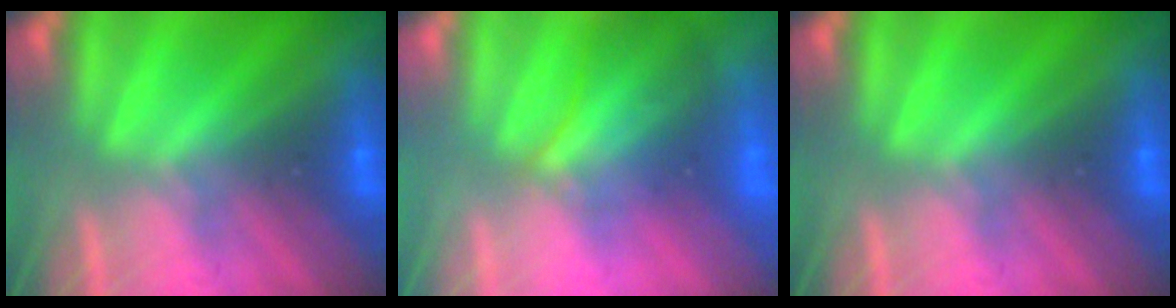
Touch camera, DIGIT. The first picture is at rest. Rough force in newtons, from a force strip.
{"total": 3.4}
{"total": 0.0}